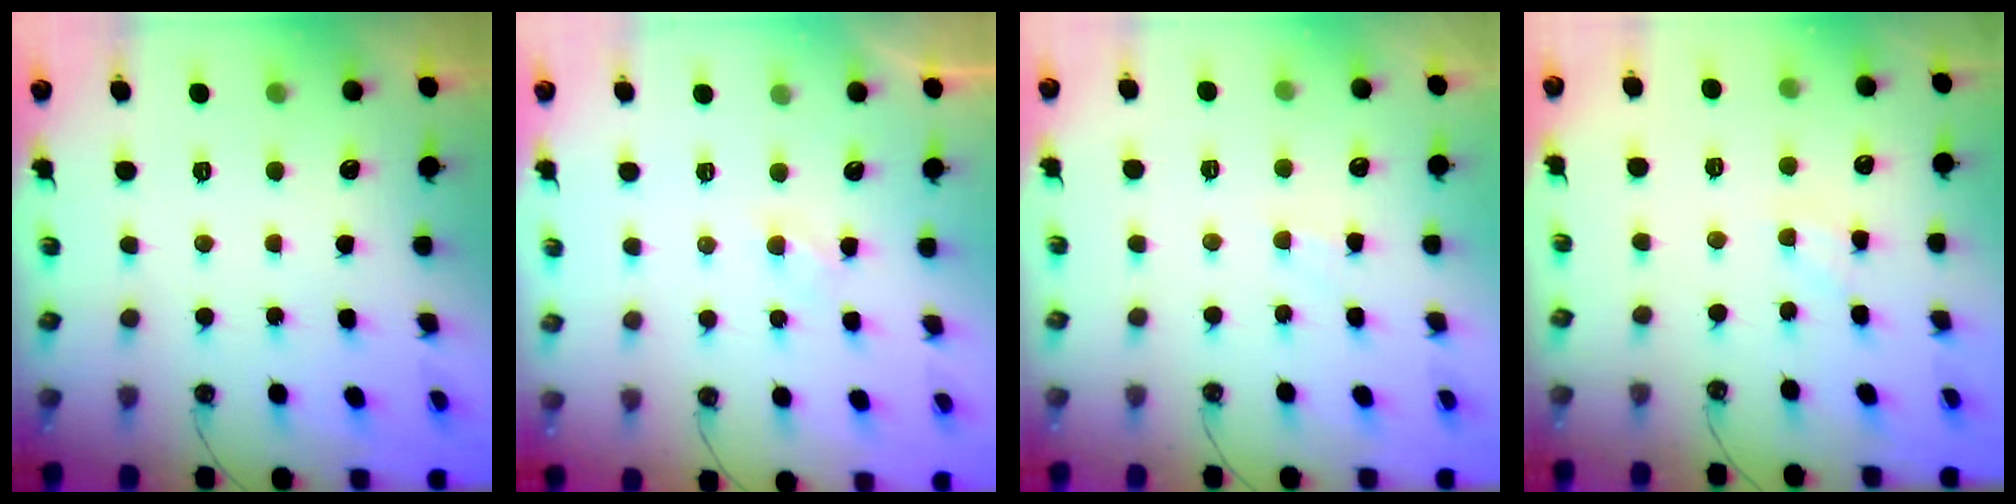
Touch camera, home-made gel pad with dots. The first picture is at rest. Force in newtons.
{"total": 1.5, "press": 1.4, "slide": 0.4}
{"total": 2.9, "press": 2.9, "slide": 0.5}
{"total": 1.4, "press": 1.4, "slide": 0.2}